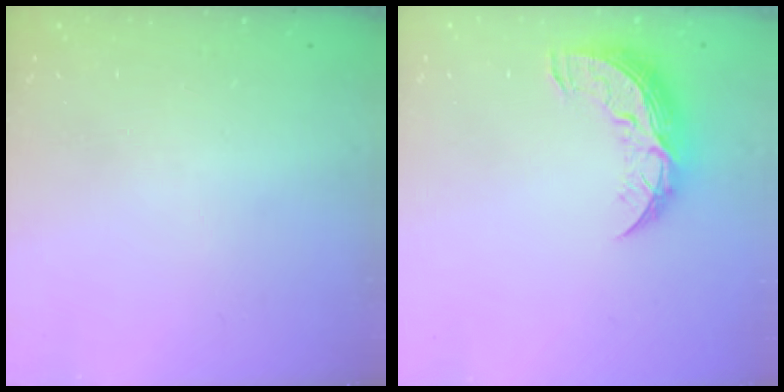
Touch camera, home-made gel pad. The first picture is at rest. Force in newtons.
{"total": 10.7, "press": 10.6, "slide": 0.6}